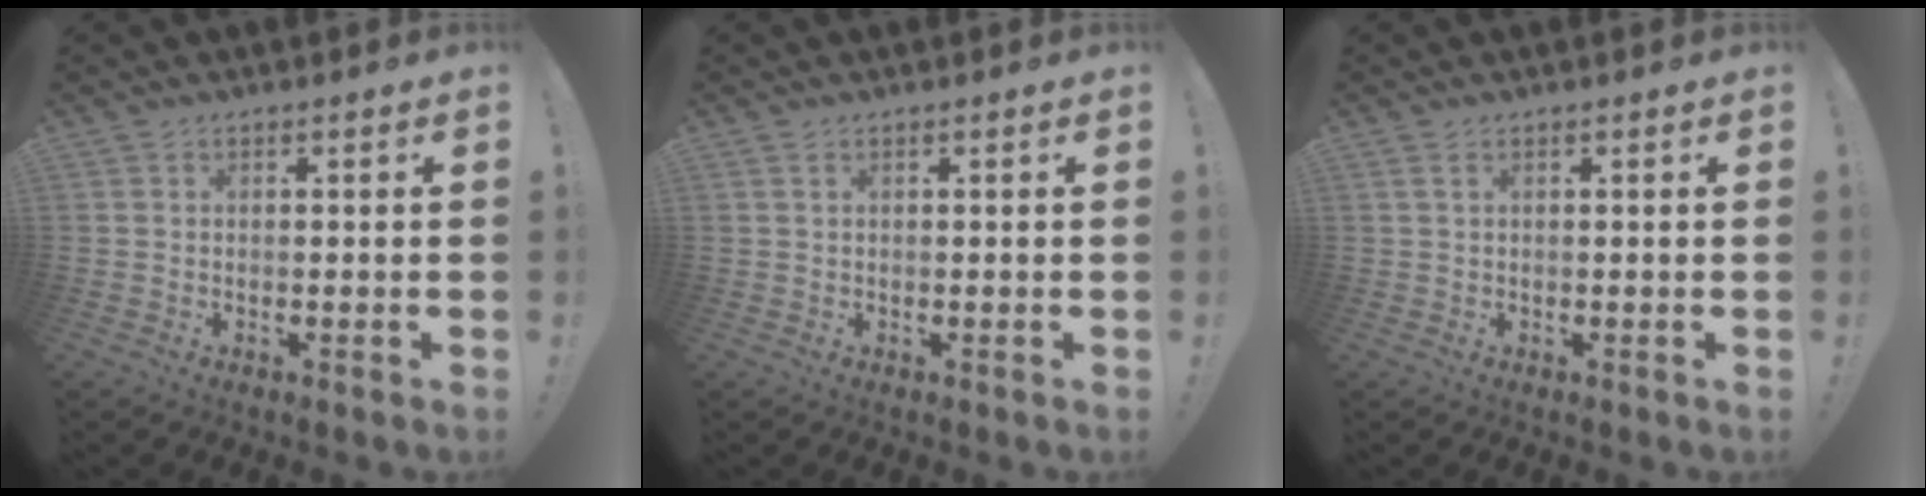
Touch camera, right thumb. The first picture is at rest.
{"total": 0.7, "force": [0.4, 0.3, 0.5], "torque": [-0.011, 0.001, 0.007]}
{"total": 1.5, "force": [0.7, 0.5, 1.2], "torque": [-0.025, 0.002, 0.013]}